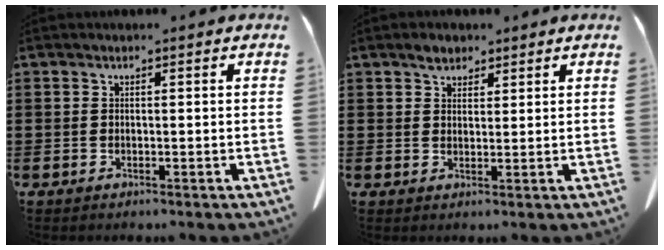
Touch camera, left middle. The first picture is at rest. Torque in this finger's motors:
{"motor_torque": [0.02, 0.01, 0.02, 0.01]}